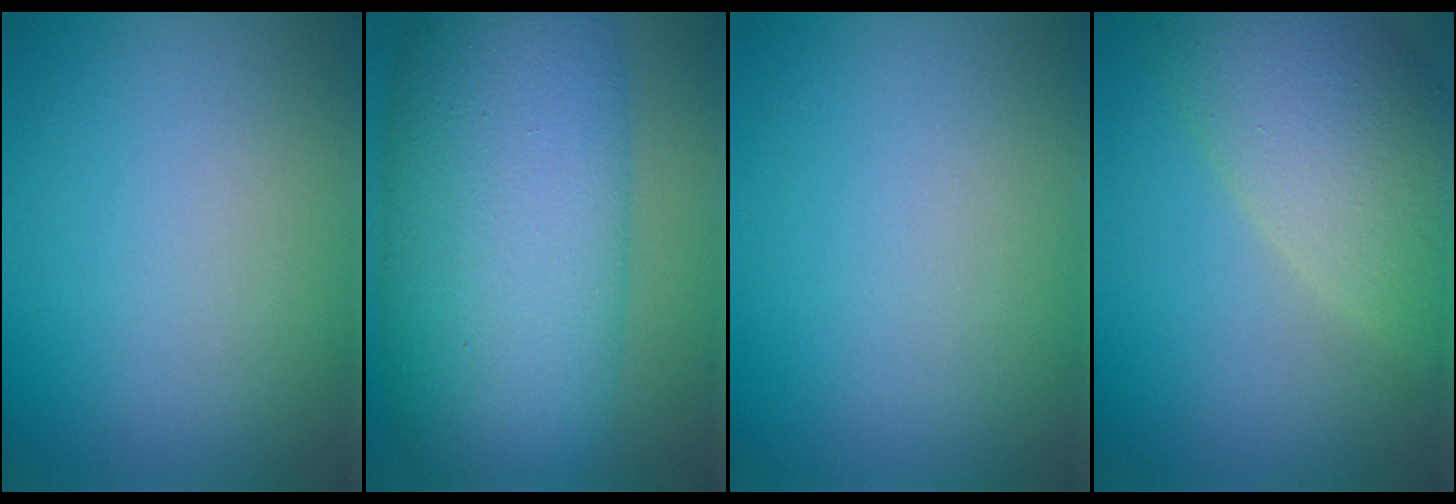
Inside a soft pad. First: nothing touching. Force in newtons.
{"total": 14.9, "press": 14.9, "slide": 0.0}
{"total": 0.0}
{"total": 8.2, "press": 8.2, "slide": 0.7}